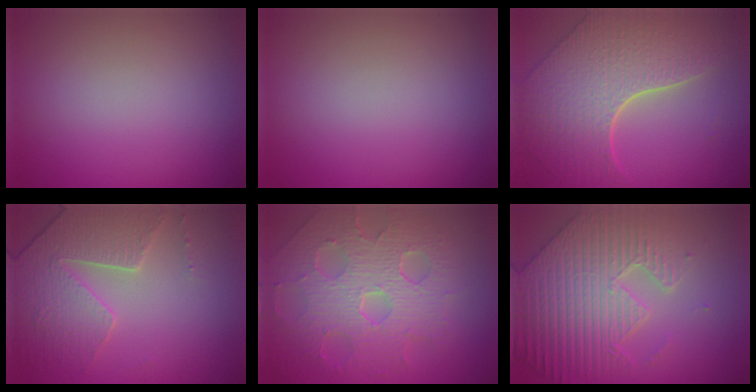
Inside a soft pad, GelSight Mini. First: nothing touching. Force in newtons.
{"total": 0.0}
{"total": 8.4, "press": 6.0, "slide": 5.8}
{"total": 4.0, "press": 3.9, "slide": 1.2}
{"total": 8.7, "press": 5.9, "slide": 6.4}
{"total": 8.8, "press": 6.5, "slide": 6.0}